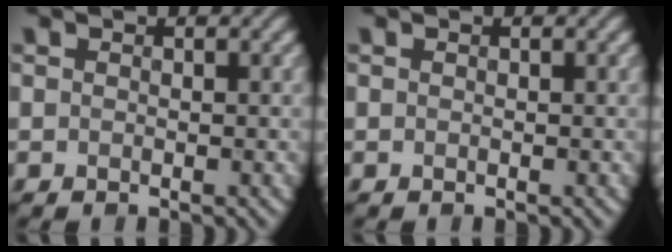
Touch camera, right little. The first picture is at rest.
{"total": 0.0}